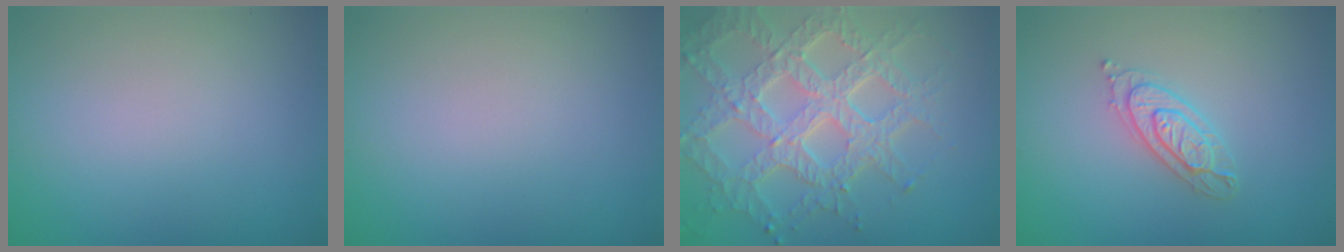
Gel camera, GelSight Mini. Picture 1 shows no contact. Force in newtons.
{"total": 0.0}
{"total": 7.9, "press": 5.6, "slide": 5.5}
{"total": 2.3, "press": 2.2, "slide": 0.5}